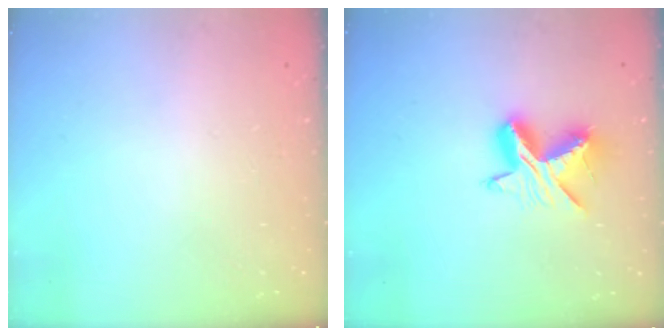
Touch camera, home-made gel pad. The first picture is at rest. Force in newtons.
{"total": 11.3, "press": 11.3, "slide": 0.5}